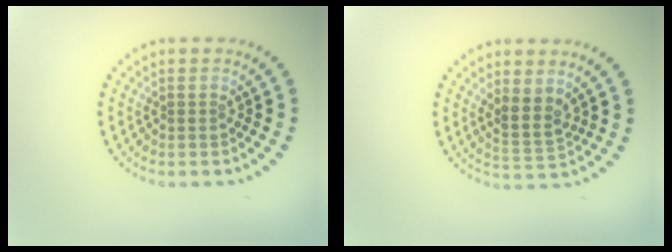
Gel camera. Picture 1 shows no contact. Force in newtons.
{"total": 2.5, "press": 2.1, "slide": 1.3}